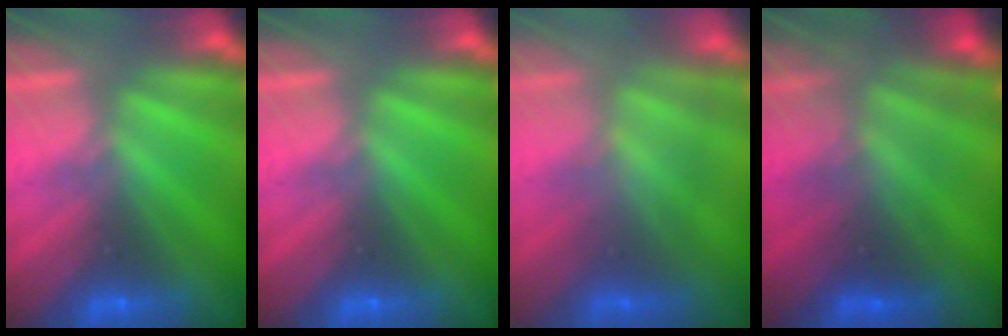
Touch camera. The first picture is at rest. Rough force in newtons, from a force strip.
{"total": 0.0}
{"total": 3.4}
{"total": 4.9}